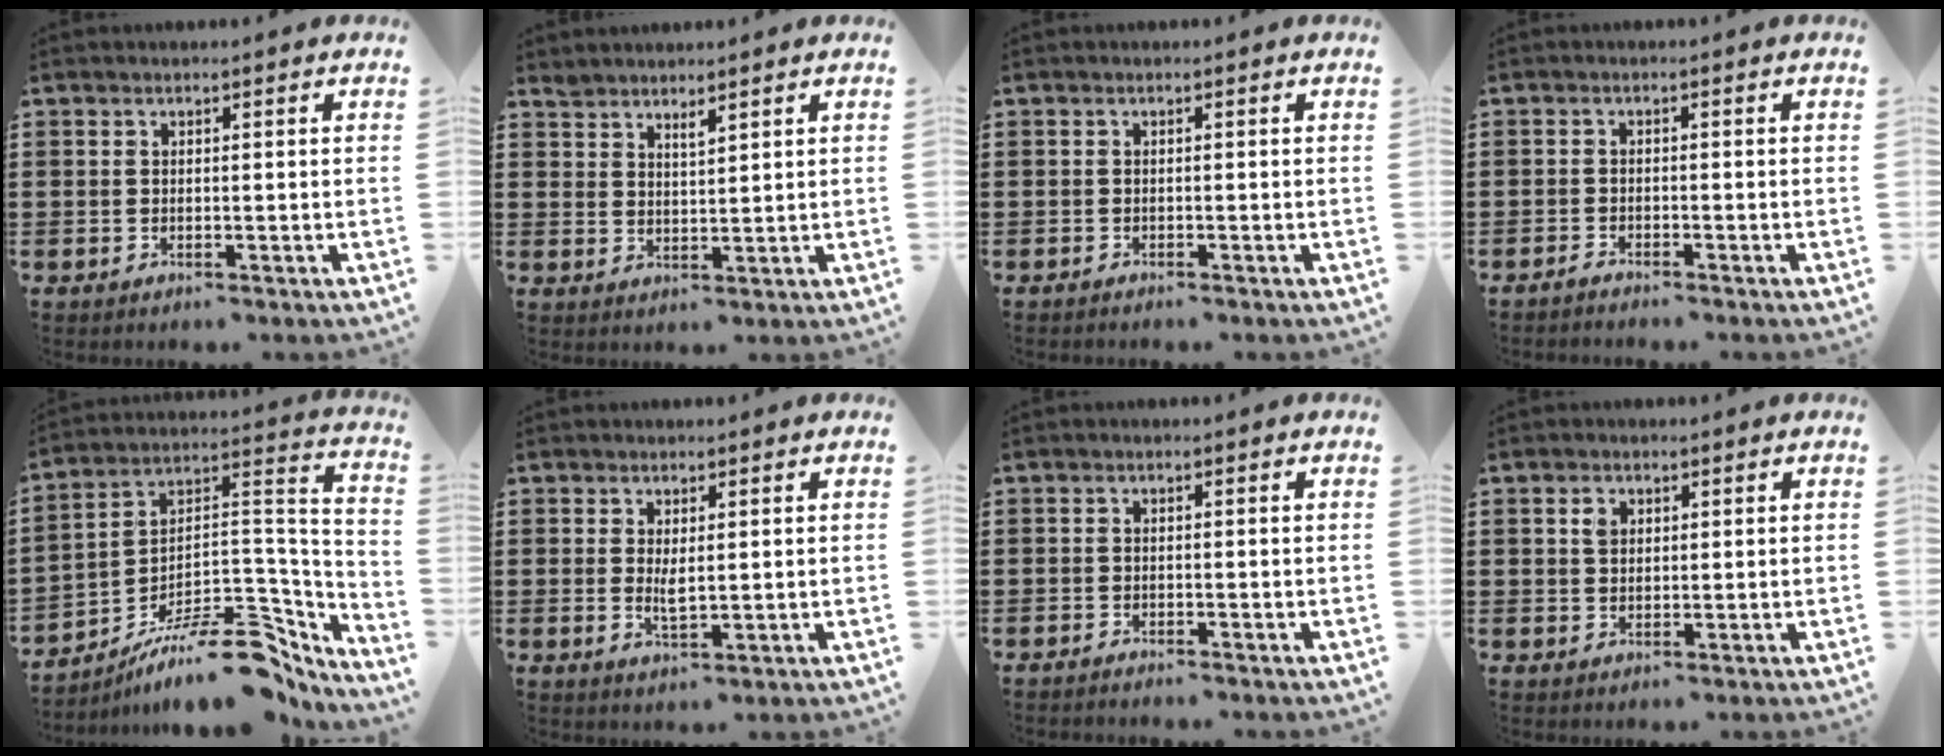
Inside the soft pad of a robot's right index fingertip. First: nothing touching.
{"total": 1.9, "force": [1.9, 0.3, 0.2], "torque": [-0.008, 0.001, 0.035]}
{"total": 0.5, "force": [-0.5, 0.0, 0.0], "torque": [-0.001, -0.001, -0.011]}
{"total": 1.2, "force": [-1.2, 0.0, 0.0], "torque": [-0.004, 0.003, -0.025]}
{"total": 13.1, "force": [-9.2, 4.5, 8.1], "torque": [-0.113, 0.033, -0.160]}
{"total": 2.7, "force": [0.4, 0.7, 2.6], "torque": [-0.051, -0.004, 0.009]}
{"total": 0.9, "force": [-0.9, 0.1, -0.1], "torque": [-0.001, 0.002, -0.019]}
{"total": 1.9, "force": [0.7, 1.4, 1.0], "torque": [-0.025, 0.007, 0.014]}